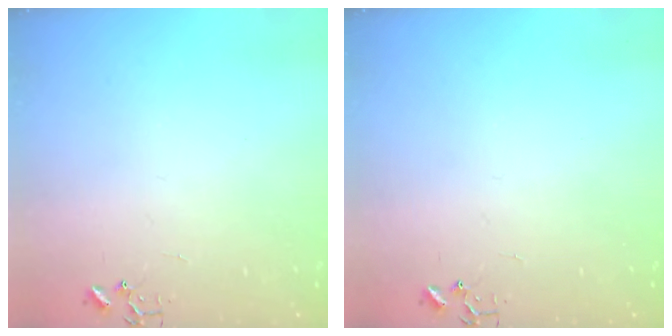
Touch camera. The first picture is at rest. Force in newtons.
{"total": 0.0}